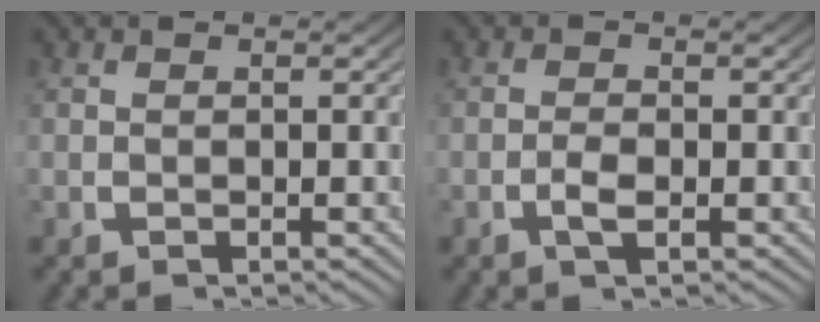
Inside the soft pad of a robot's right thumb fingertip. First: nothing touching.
{"total": 1.6, "force": [-0.6, 0.7, 1.3], "torque": [-0.030, -0.007, -0.009]}